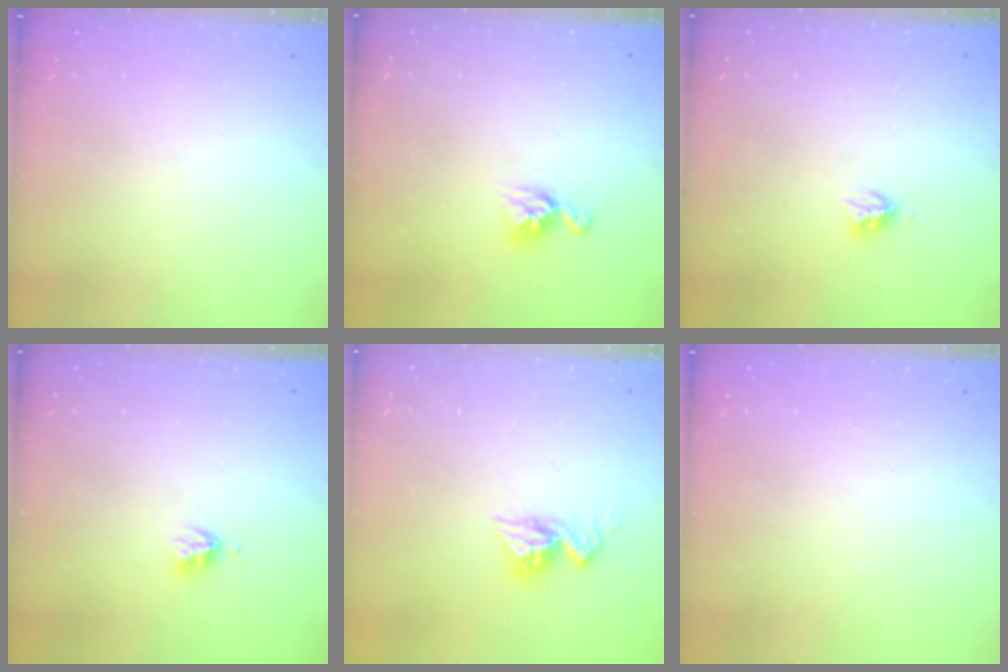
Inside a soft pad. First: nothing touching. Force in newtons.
{"total": 8.0, "press": 7.9, "slide": 0.7}
{"total": 2.9, "press": 2.9, "slide": 0.5}
{"total": 3.2, "press": 3.2, "slide": 0.3}
{"total": 9.3, "press": 9.3, "slide": 0.6}
{"total": 1.7, "press": 1.7, "slide": 0.2}